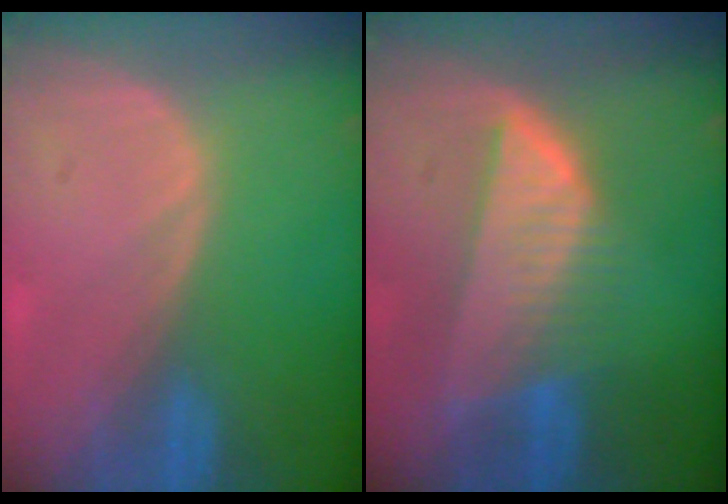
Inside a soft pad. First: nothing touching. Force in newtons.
{"total": 8.2, "press": 7.2, "slide": 3.8}